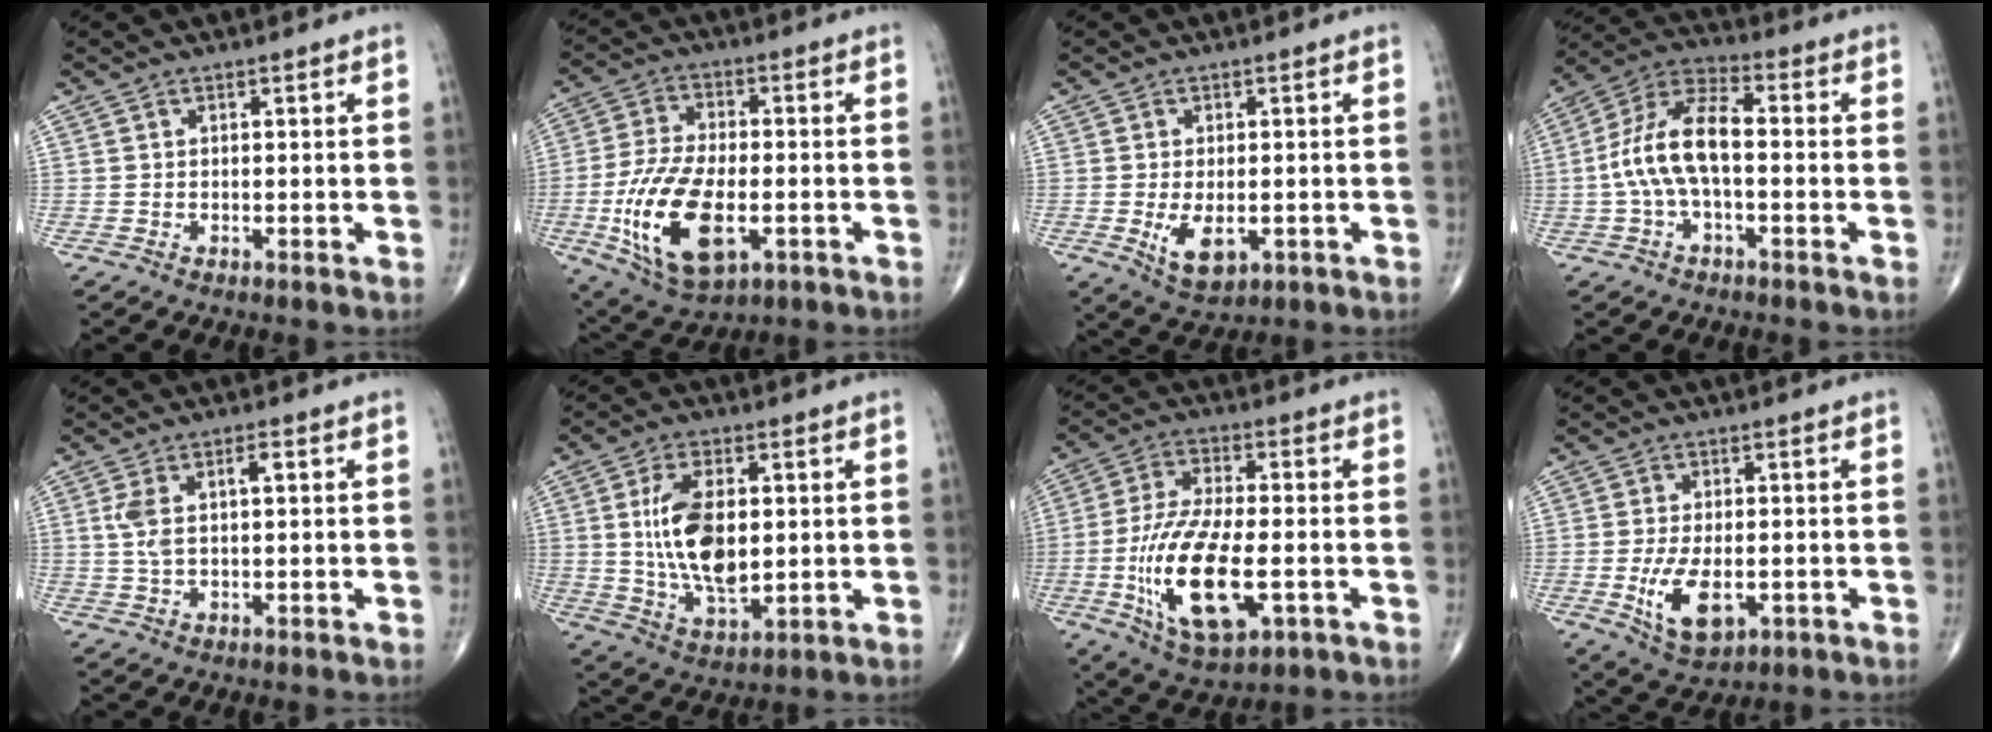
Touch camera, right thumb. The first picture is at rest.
{"total": 17.6, "force": [-4.6, 8.9, 14.5], "torque": [-0.280, 0.002, -0.070]}
{"total": 6.4, "force": [-1.5, 3.5, 5.1], "torque": [-0.081, -0.012, -0.016]}
{"total": 12.1, "force": [-1.1, 5.6, 10.7], "torque": [-0.219, 0.042, -0.027]}
{"total": 5.5, "force": [1.2, 2.2, 4.9], "torque": [-0.111, 0.014, 0.024]}
{"total": 13.9, "force": [1.3, 7.1, 11.8], "torque": [-0.214, -0.014, 0.032]}
{"total": 18.0, "force": [-4.2, 7.7, 15.7], "torque": [-0.306, 0.002, -0.064]}
{"total": 9.2, "force": [-2.3, 4.9, 7.5], "torque": [-0.132, -0.008, -0.027]}